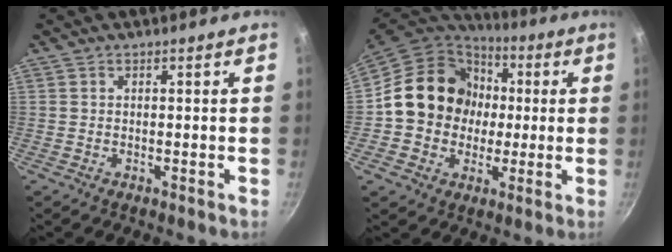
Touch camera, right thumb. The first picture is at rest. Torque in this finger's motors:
{"motor_torque": [1.38, 3.09, 0.90, -1.08, 0.13]}